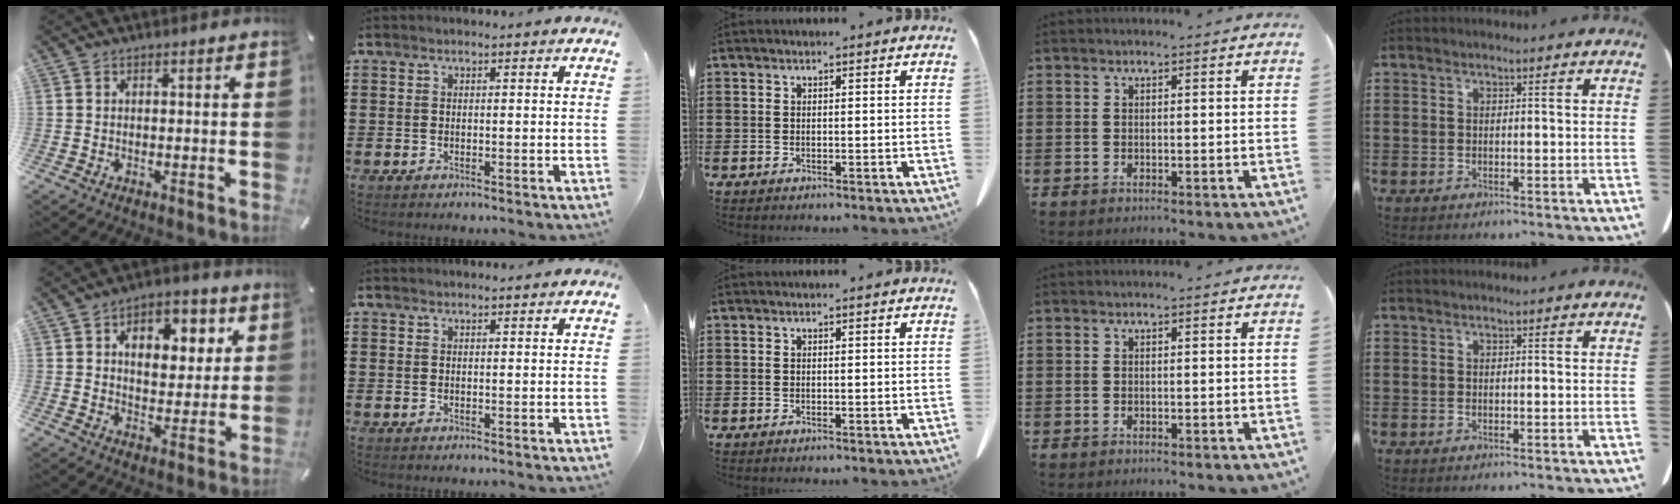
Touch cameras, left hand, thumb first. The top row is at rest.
{"thumb": {"total": 9.7, "force": [4.0, 7.4, 4.9], "torque": [-0.059, -0.018, 0.064]}, "index": {"total": 0.6, "force": [0.6, 0.0, 0.1], "torque": [-0.003, 0.000, 0.012]}}